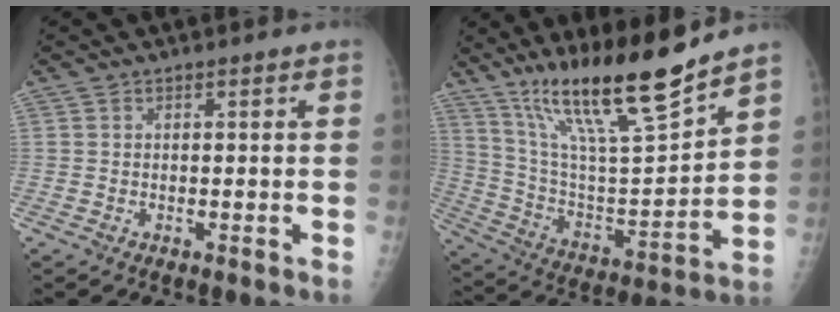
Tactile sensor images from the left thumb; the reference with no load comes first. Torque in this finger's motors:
{"motor_torque": [0.60, -0.16, 1.42, -1.35, 0.23]}